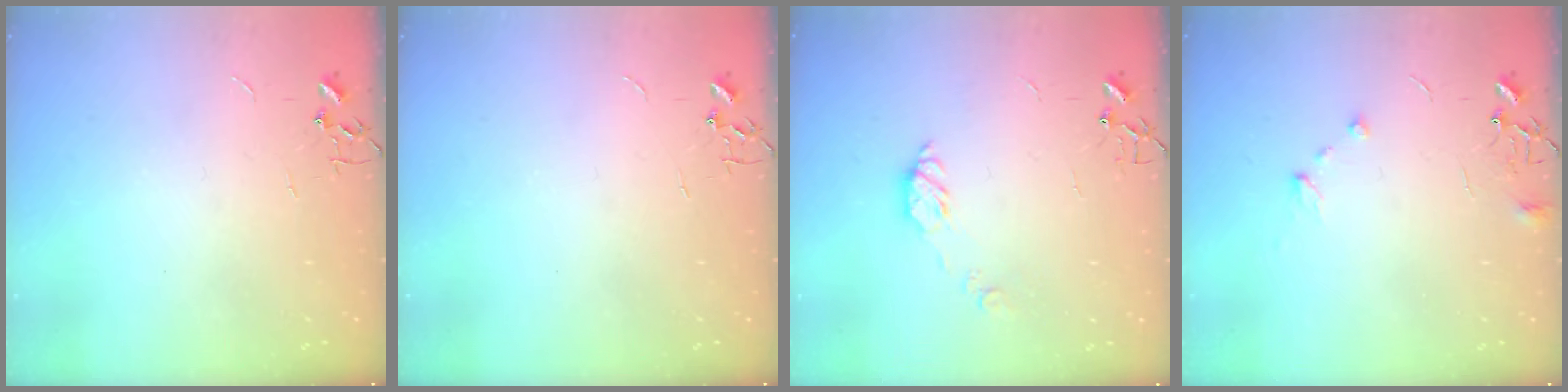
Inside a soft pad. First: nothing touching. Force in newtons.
{"total": 0.0}
{"total": 7.0, "press": 7.0, "slide": 0.2}
{"total": 8.3, "press": 8.2, "slide": 0.5}